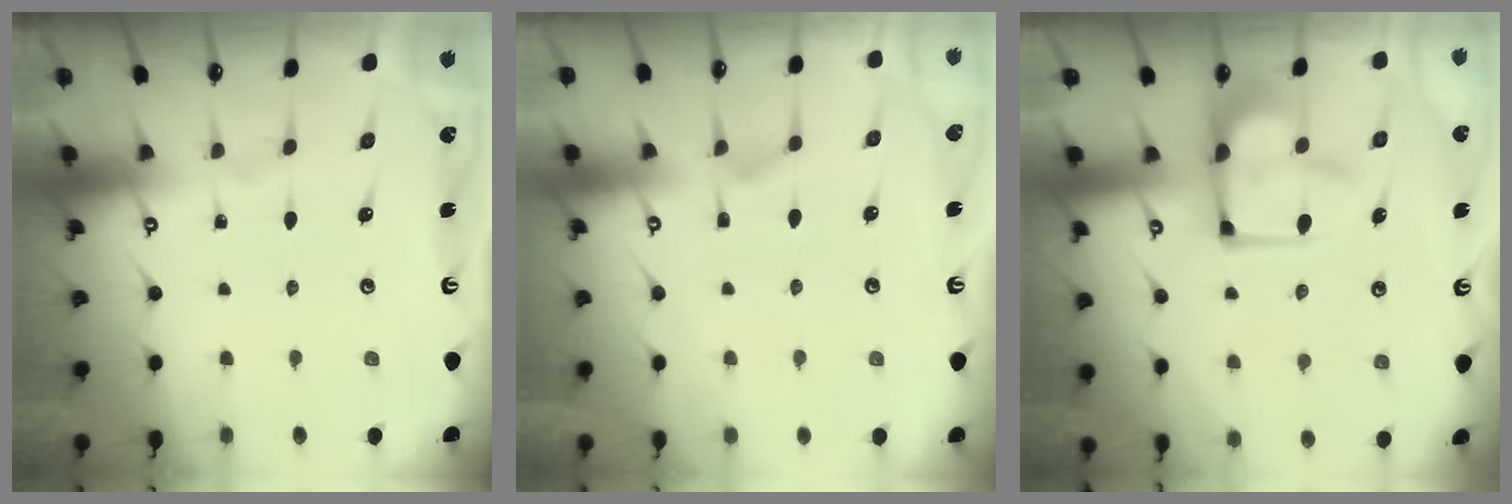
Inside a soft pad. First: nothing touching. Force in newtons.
{"total": 2.0, "press": 1.5, "slide": 1.3}
{"total": 9.3, "press": 9.3, "slide": 1.0}